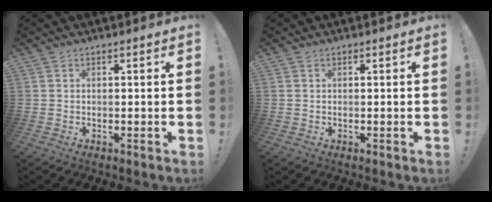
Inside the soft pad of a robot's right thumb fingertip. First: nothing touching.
{"total": 0.0}